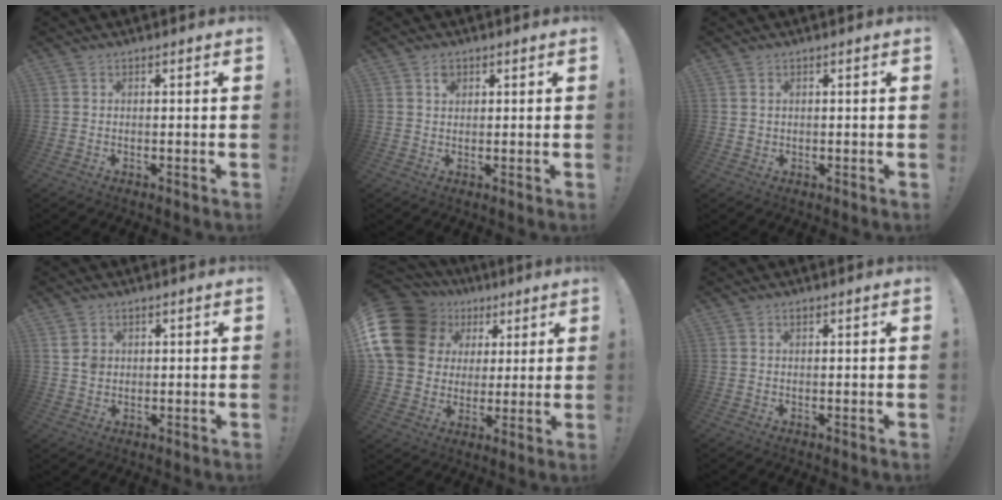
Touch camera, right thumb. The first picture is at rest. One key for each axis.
{"total": 2.0, "fx": 0.9, "fy": 1.6, "fz": 0.8, "tx": -0.002, "ty": -0.004, "tz": 0.014}
{"total": 1.3, "fx": 0.5, "fy": 1.1, "fz": 0.3, "tx": -0.004, "ty": 0.002, "tz": 0.010}
{"total": 3.0, "fx": 1.2, "fy": 2.3, "fz": 1.5, "tx": -0.021, "ty": -0.002, "tz": 0.023}
{"total": 20.7, "fx": 8.3, "fy": 15.9, "fz": 10.3, "tx": -0.173, "ty": -0.037, "tz": 0.185}
{"total": 0.7, "fx": 0.5, "fy": 0.4, "fz": 0.3, "tx": -0.002, "ty": 0.000, "tz": 0.009}